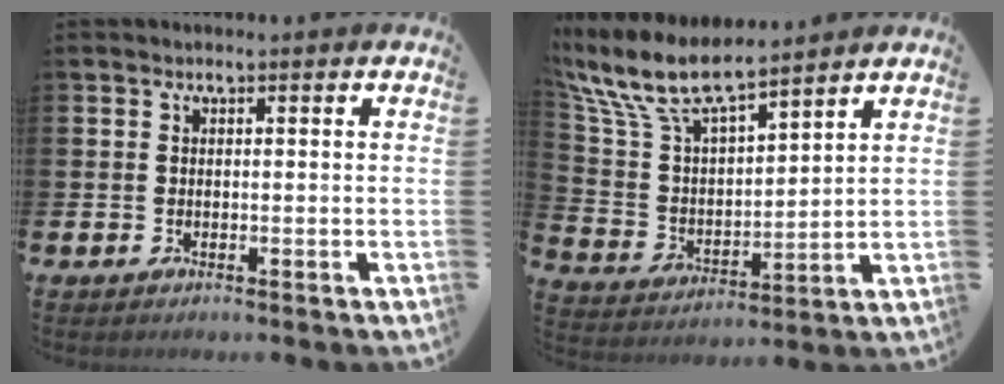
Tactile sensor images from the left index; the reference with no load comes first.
{"total": 10.1, "force": [8.7, 2.5, 4.4], "torque": [-0.127, -0.045, 0.153]}